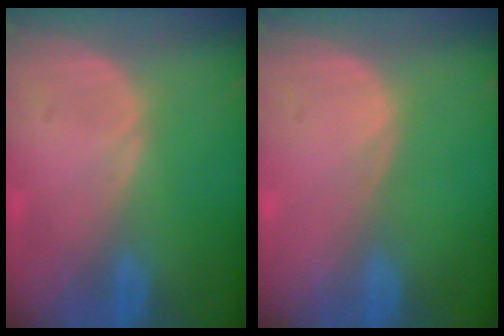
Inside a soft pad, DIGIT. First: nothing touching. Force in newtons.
{"total": 0.0}